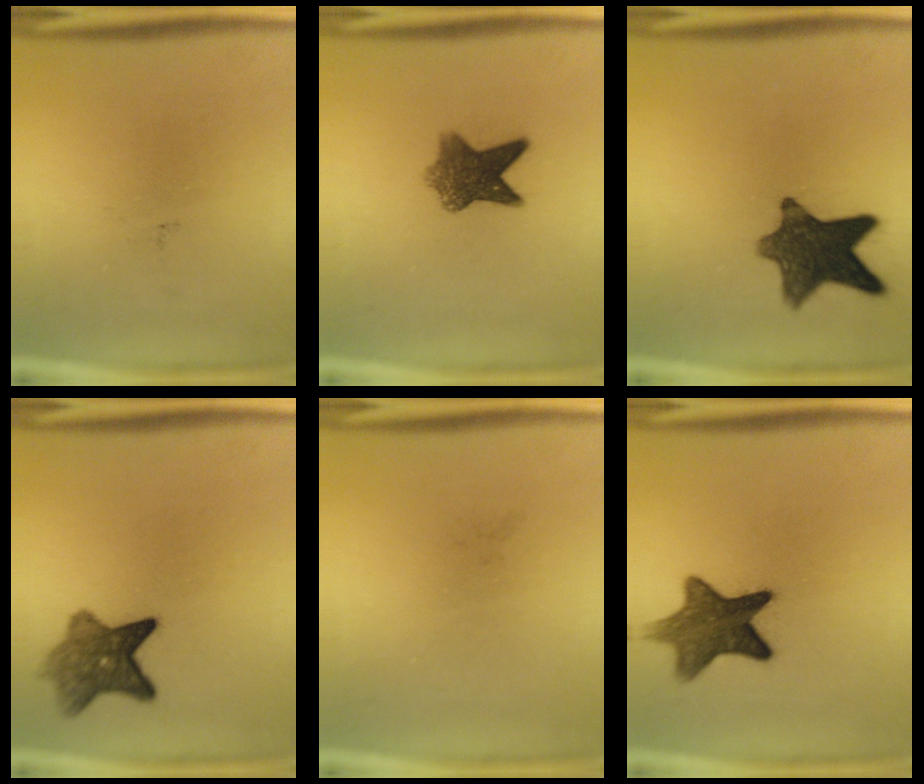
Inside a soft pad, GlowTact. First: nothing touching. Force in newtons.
{"total": 7.3}
{"total": 11.5}
{"total": 7.0}
{"total": 0.0}
{"total": 10.7}